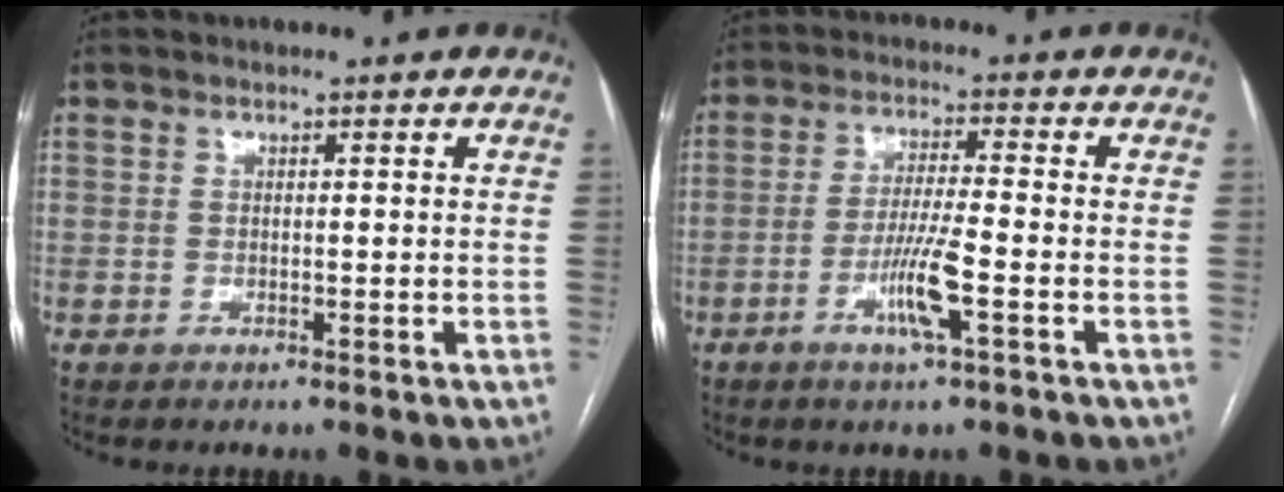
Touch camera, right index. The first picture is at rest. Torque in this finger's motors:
{"motor_torque": [0.12, -0.04, 0.17, 0.11]}